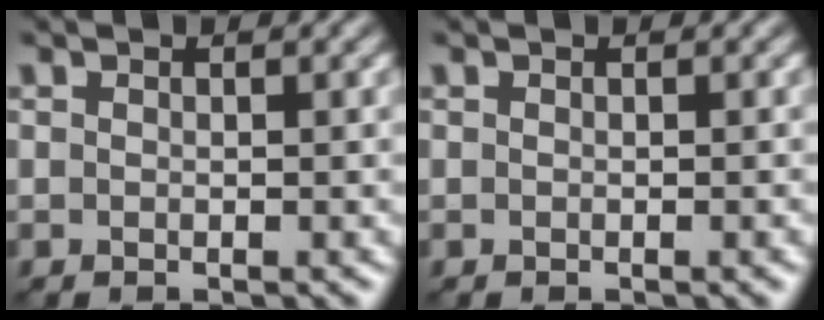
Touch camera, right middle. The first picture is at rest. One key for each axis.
{"total": 0.6, "fx": -0.2, "fy": 0.1, "fz": 0.6, "tx": -0.006, "ty": 0.000, "tz": -0.002}